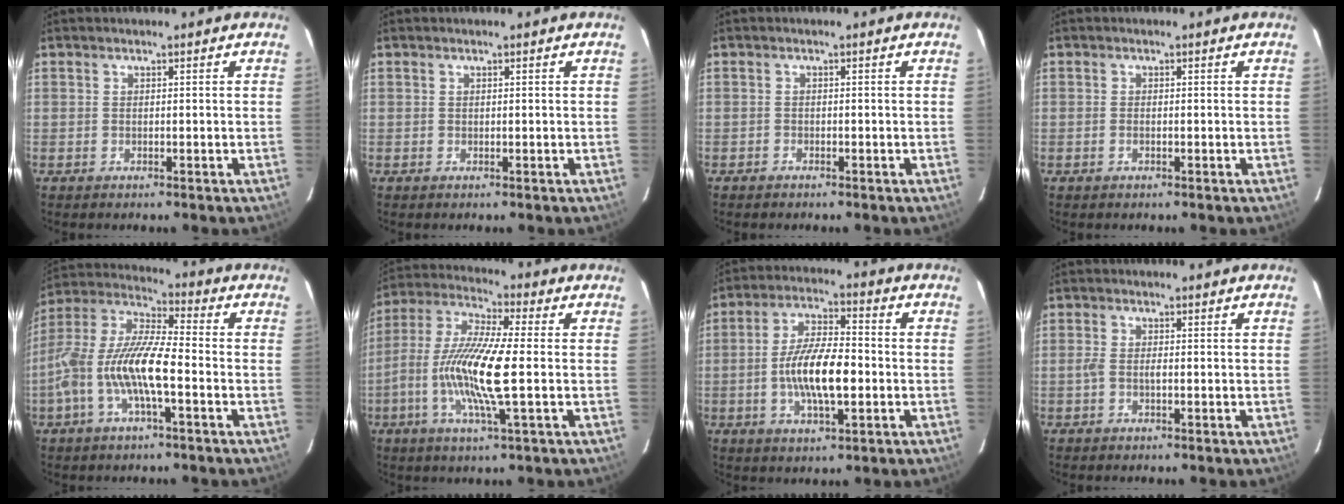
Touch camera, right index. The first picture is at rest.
{"total": 0.0}
{"total": 0.8, "force": [-0.7, 0.4, 0.0], "torque": [-0.004, 0.005, -0.013]}
{"total": 0.9, "force": [-0.4, 0.4, 0.7], "torque": [-0.015, 0.000, -0.008]}
{"total": 14.3, "force": [-4.2, 3.2, 13.2], "torque": [-0.264, -0.002, -0.084]}
{"total": 14.7, "force": [-2.2, 2.0, 14.4], "torque": [-0.287, -0.001, -0.053]}
{"total": 11.5, "force": [-2.2, 3.8, 10.7], "torque": [-0.207, 0.002, -0.039]}
{"total": 2.0, "force": [-0.6, 0.6, 1.8], "torque": [-0.039, 0.001, -0.012]}